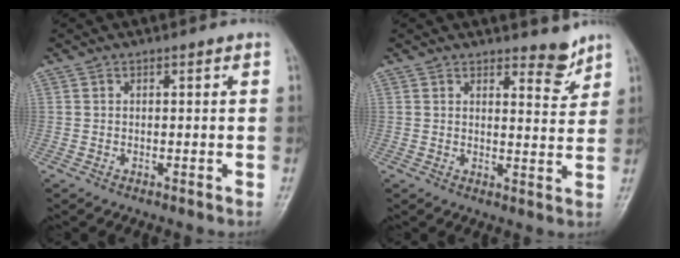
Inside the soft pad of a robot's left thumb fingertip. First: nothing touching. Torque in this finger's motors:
{"motor_torque": [-0.39, 0.19, -0.16, -0.31, 0.00]}